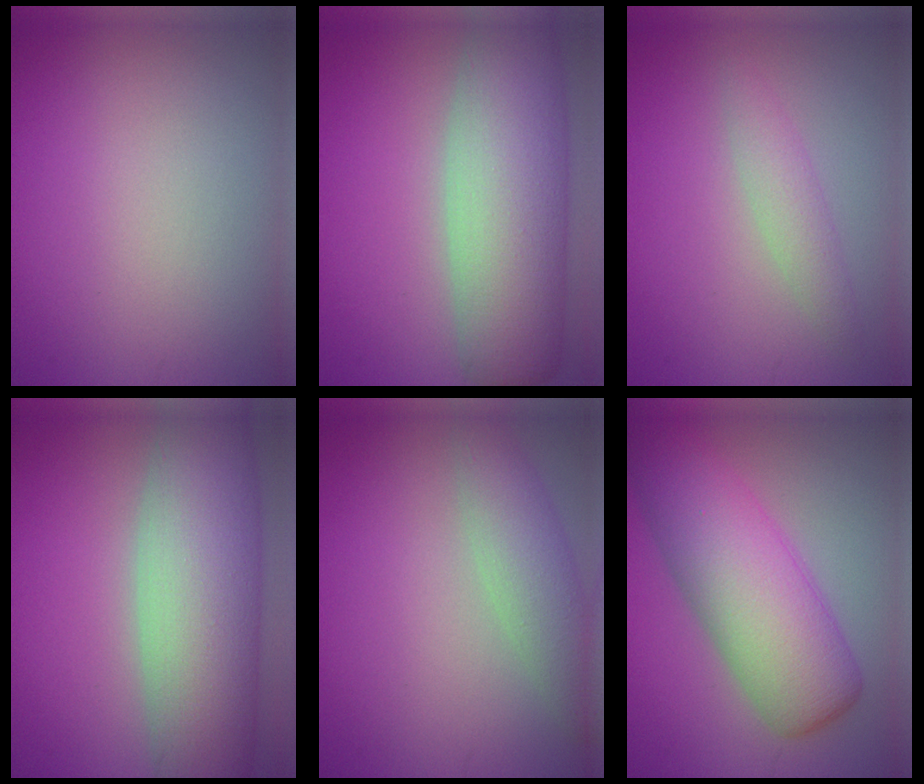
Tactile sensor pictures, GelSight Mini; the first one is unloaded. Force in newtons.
{"total": 10.8, "press": 10.8, "slide": 1.0}
{"total": 2.1, "press": 2.1, "slide": 0.1}
{"total": 11.8, "press": 11.8, "slide": 1.1}
{"total": 3.9, "press": 3.9, "slide": 0.1}
{"total": 9.4, "press": 9.4, "slide": 0.1}